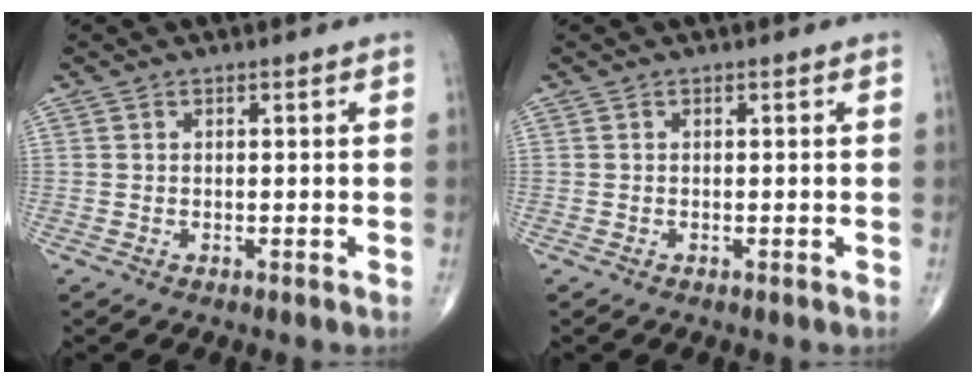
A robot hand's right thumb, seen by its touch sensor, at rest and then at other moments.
{"total": 0.0}